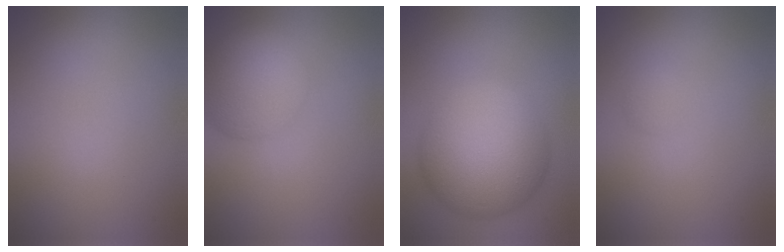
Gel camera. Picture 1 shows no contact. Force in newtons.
{"total": 6.0, "press": 6.0, "slide": 0.4}
{"total": 10.3, "press": 10.2, "slide": 0.4}
{"total": 0.7, "press": 0.7, "slide": 0.0}